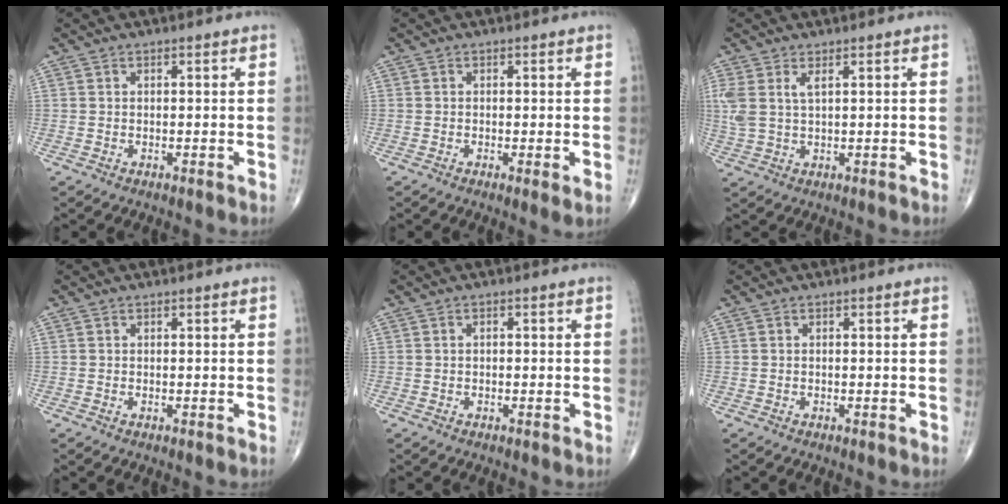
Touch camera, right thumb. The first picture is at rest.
{"total": 1.7, "force": [-0.2, 0.3, 1.6], "torque": [-0.037, -0.009, -0.008]}
{"total": 4.8, "force": [1.8, 2.0, 4.0], "torque": [-0.109, 0.007, 0.045]}
{"total": 0.0}
{"total": 0.6, "force": [-0.1, 0.4, 0.4], "torque": [-0.005, 0.004, -0.005]}
{"total": 0.0}